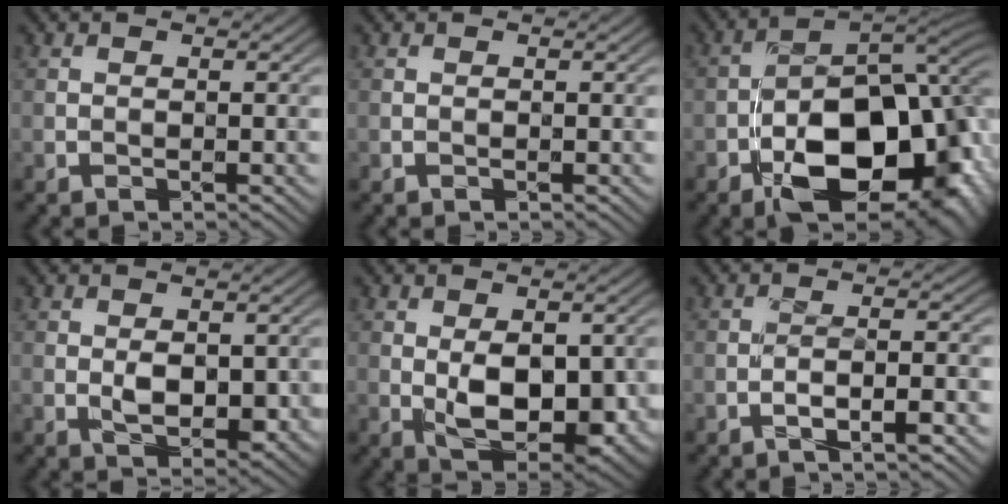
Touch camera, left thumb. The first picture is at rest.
{"total": 0.0}
{"total": 14.7, "force": [-5.8, 7.7, 11.0], "torque": [-0.154, -0.023, -0.100]}
{"total": 3.0, "force": [0.3, 1.7, 2.5], "torque": [-0.044, -0.009, 0.014]}
{"total": 7.4, "force": [-0.4, 3.8, 6.3], "torque": [-0.117, -0.018, 0.008]}
{"total": 2.4, "force": [-1.7, -0.3, 1.6], "torque": [-0.026, 0.011, -0.034]}